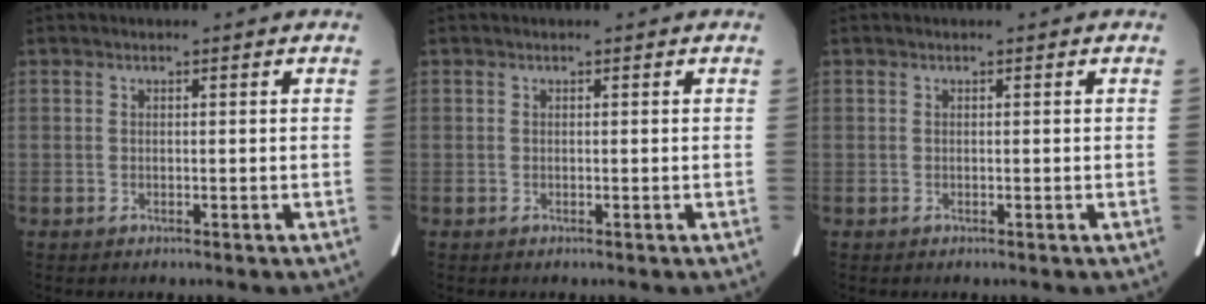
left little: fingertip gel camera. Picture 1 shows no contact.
{"total": 0.0}
{"total": 0.0}